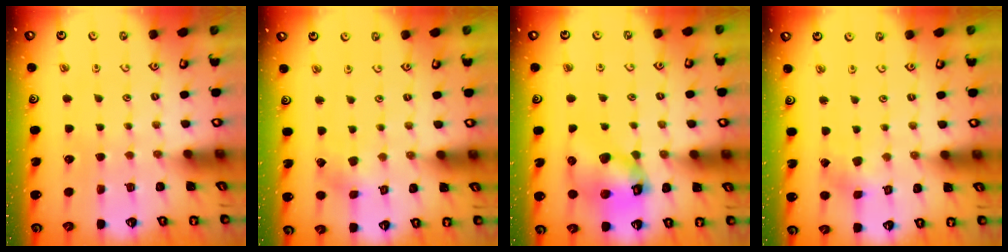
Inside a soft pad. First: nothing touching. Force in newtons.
{"total": 2.4, "press": 2.4, "slide": 0.2}
{"total": 11.8, "press": 11.7, "slide": 1.7}
{"total": 2.2, "press": 2.2, "slide": 0.2}